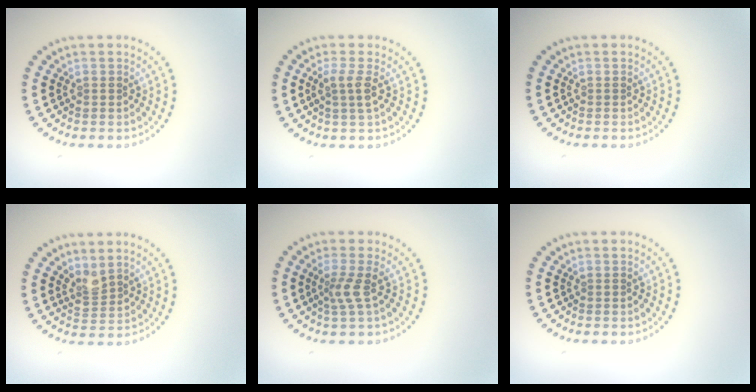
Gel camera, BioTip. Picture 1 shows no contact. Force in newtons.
{"total": 1.9, "press": 1.5, "slide": 1.1}
{"total": 0.0}
{"total": 2.0, "press": 1.5, "slide": 1.3}
{"total": 1.9, "press": 1.3, "slide": 1.4}
{"total": 0.0}